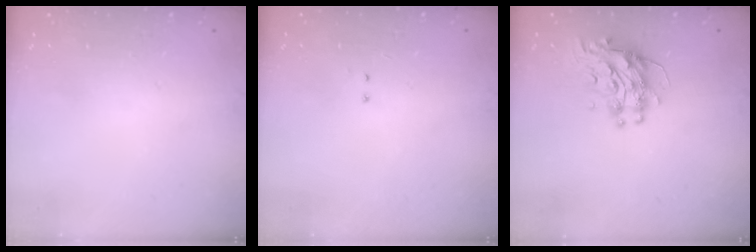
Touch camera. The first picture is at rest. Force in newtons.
{"total": 2.0, "press": 2.0, "slide": 0.4}
{"total": 10.4, "press": 10.4, "slide": 1.0}